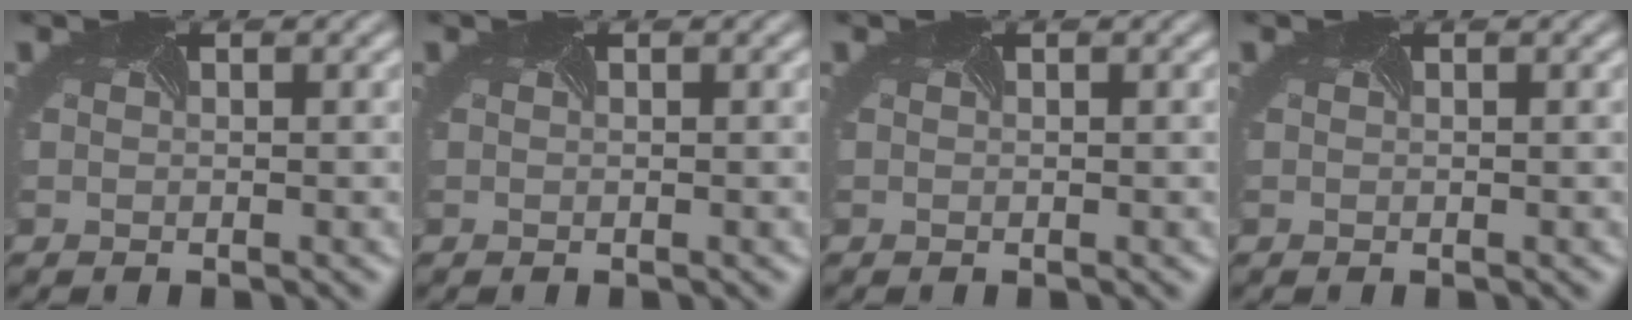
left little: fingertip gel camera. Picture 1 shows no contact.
{"total": 0.0}
{"total": 0.0}
{"total": 0.0}